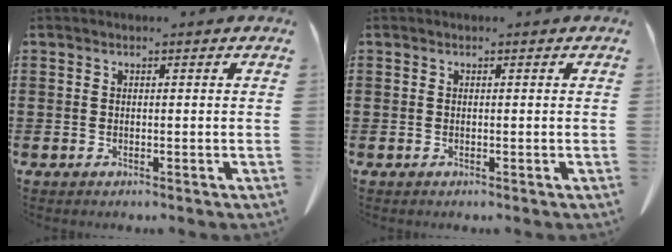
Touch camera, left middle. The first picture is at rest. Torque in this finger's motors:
{"motor_torque": [0.00, 0.00, 0.00, 0.00]}